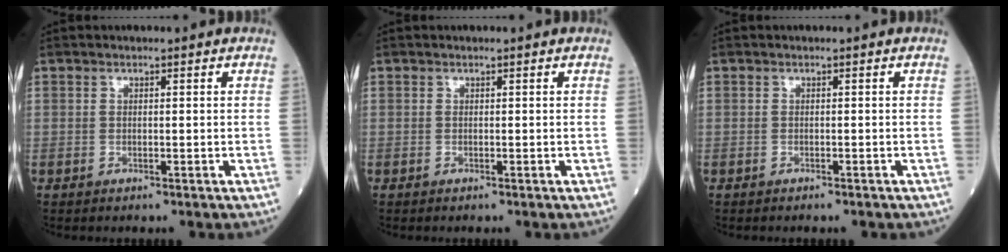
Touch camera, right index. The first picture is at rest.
{"total": 0.0}
{"total": 0.9, "force": [-0.8, 0.2, 0.2], "torque": [-0.004, -0.002, -0.010]}